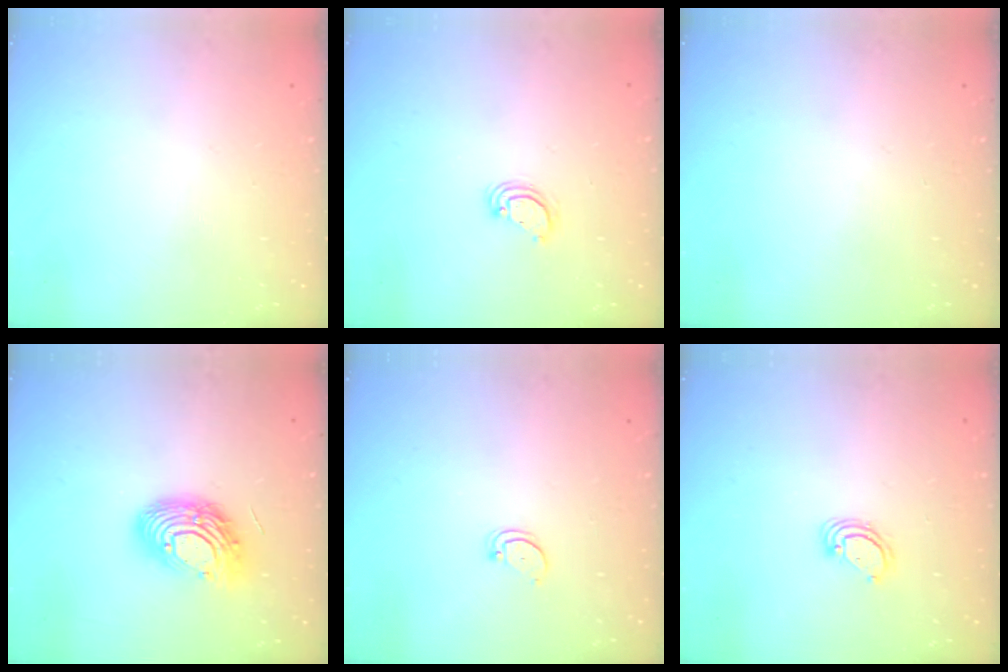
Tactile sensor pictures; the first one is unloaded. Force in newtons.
{"total": 3.4, "press": 3.3, "slide": 0.4}
{"total": 0.0}
{"total": 15.0, "press": 15.0, "slide": 1.2}
{"total": 2.7, "press": 2.7, "slide": 0.2}
{"total": 3.5, "press": 3.5, "slide": 0.1}